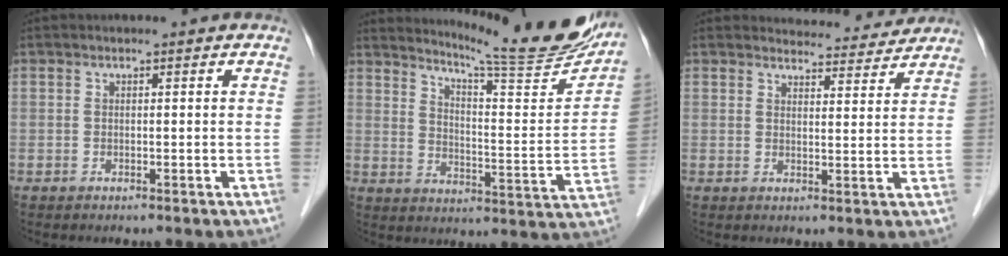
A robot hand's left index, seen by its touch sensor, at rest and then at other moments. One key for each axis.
{"total": 19.2, "fx": 17.7, "fy": 0.4, "fz": 7.3, "tx": -0.112, "ty": -0.081, "tz": 0.228}
{"total": 6.7, "fx": 6.6, "fy": 1.0, "fz": 0.0, "tx": 0.005, "ty": -0.004, "tz": 0.075}